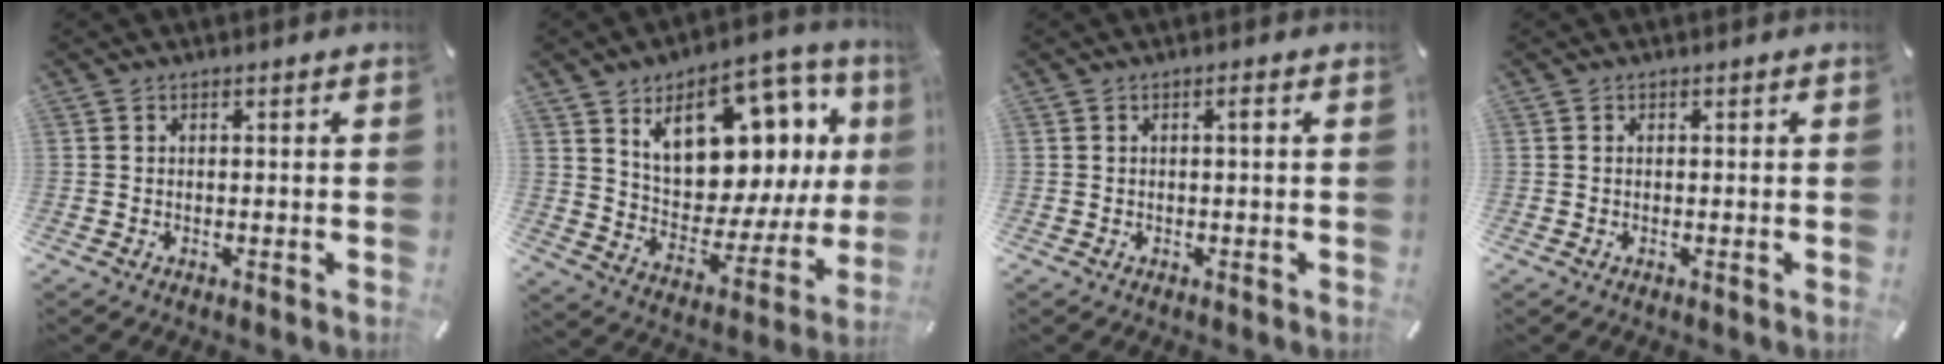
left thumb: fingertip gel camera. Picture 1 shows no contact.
{"total": 16.9, "force": [8.9, 10.4, 10.0], "torque": [-0.143, -0.070, 0.153]}
{"total": 1.2, "force": [0.2, 0.0, 1.2], "torque": [-0.025, 0.001, 0.001]}
{"total": 0.0}